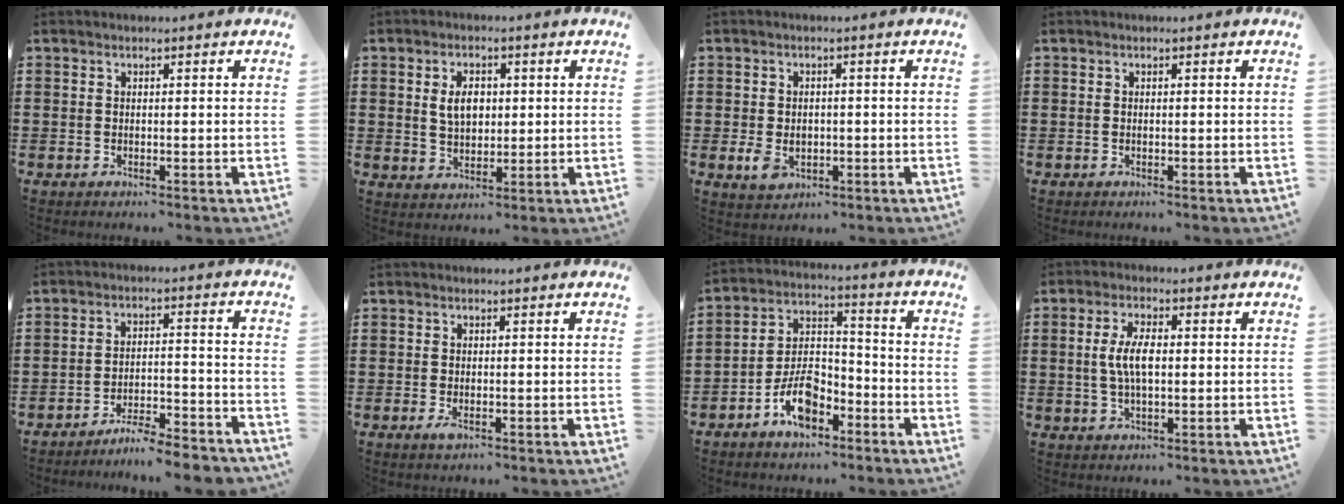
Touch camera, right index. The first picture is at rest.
{"total": 4.4, "force": [0.8, 2.8, 3.2], "torque": [-0.062, 0.009, 0.010]}
{"total": 3.0, "force": [-0.6, 2.2, 1.9], "torque": [-0.036, 0.003, -0.011]}
{"total": 0.0}
{"total": 5.5, "force": [-5.3, -0.1, 1.6], "torque": [-0.028, 0.001, -0.104]}
{"total": 1.0, "force": [-0.3, 0.4, 0.9], "torque": [-0.023, -0.005, -0.008]}
{"total": 8.3, "force": [-5.0, 4.3, 4.9], "torque": [-0.104, 0.016, -0.096]}
{"total": 5.7, "force": [0.3, 2.2, 5.3], "torque": [-0.117, 0.002, -0.003]}